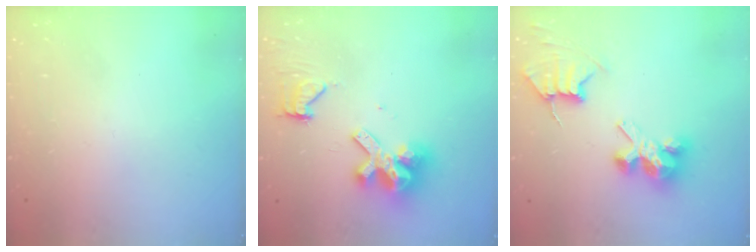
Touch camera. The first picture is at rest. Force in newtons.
{"total": 12.6, "press": 12.5, "slide": 1.6}
{"total": 11.9, "press": 11.9, "slide": 0.9}